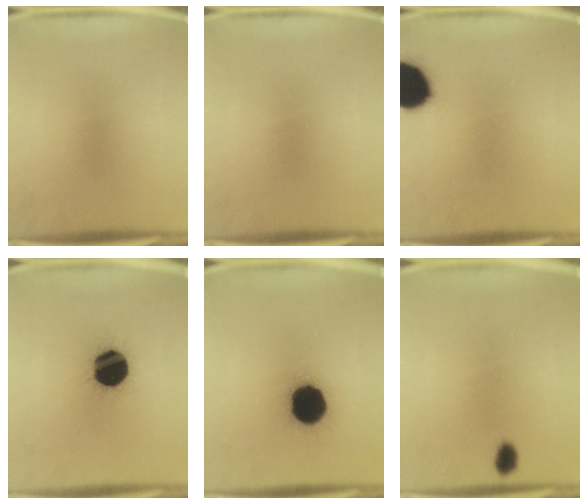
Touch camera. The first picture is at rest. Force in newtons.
{"total": 0.0}
{"total": 16.0}
{"total": 19.9}
{"total": 18.5}
{"total": 2.4}